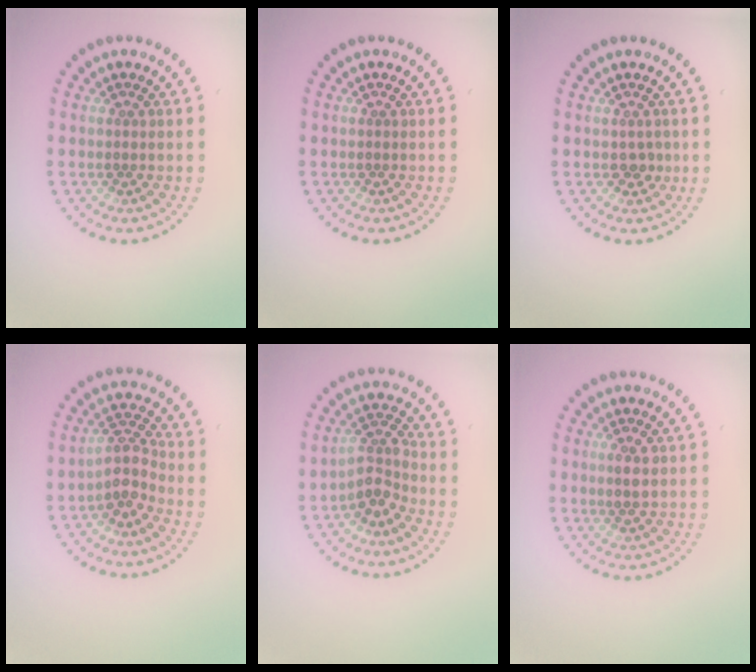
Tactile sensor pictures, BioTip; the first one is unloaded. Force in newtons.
{"total": 0.0}
{"total": 1.0, "press": 0.9, "slide": 0.4}
{"total": 2.9, "press": 2.4, "slide": 1.7}
{"total": 2.7, "press": 2.0, "slide": 1.8}
{"total": 1.6, "press": 1.6, "slide": 0.4}